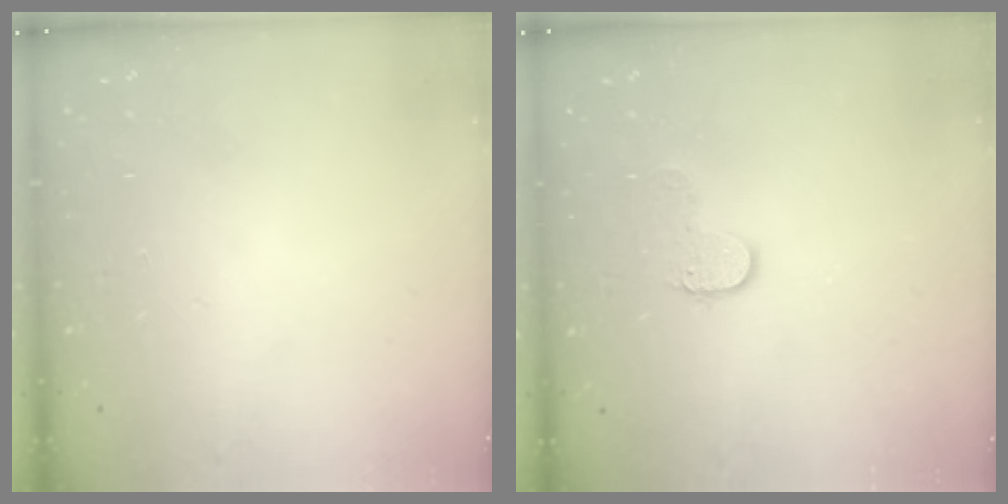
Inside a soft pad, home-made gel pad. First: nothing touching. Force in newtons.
{"total": 7.2, "press": 7.2, "slide": 0.4}